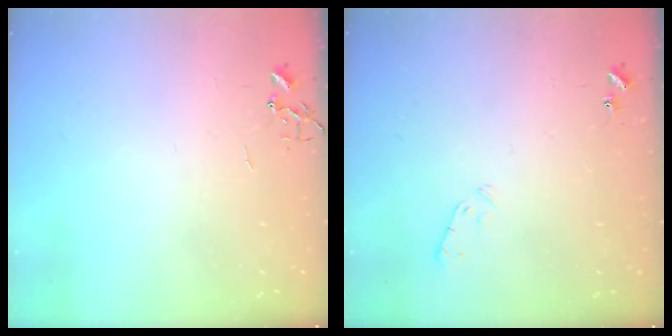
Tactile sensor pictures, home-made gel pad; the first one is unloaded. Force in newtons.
{"total": 4.5, "press": 4.5, "slide": 0.4}